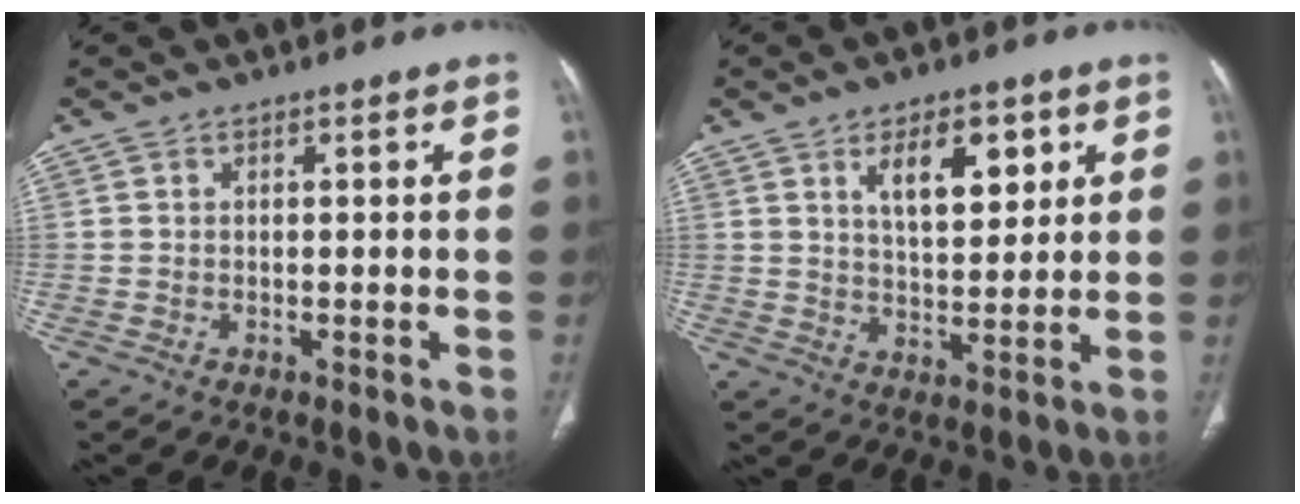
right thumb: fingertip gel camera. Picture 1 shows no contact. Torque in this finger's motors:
{"motor_torque": [0.05, 0.17, 0.05, 0.11, 0.05]}